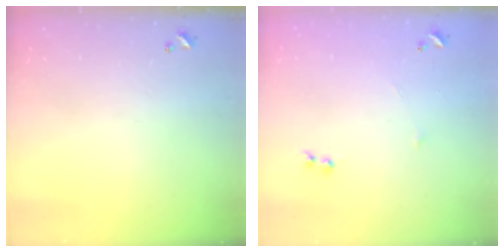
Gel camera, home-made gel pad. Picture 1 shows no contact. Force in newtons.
{"total": 6.1, "press": 6.0, "slide": 0.9}